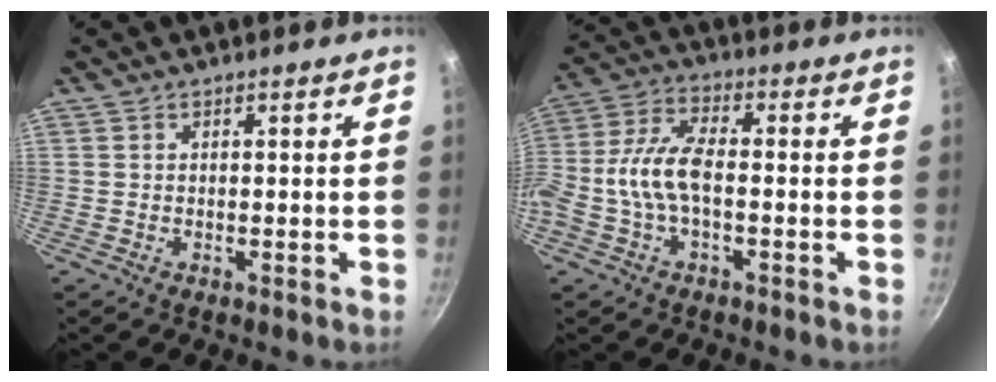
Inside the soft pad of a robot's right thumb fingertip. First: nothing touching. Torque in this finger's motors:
{"motor_torque": [0.35, 0.32, 0.77, 0.29, 0.09]}